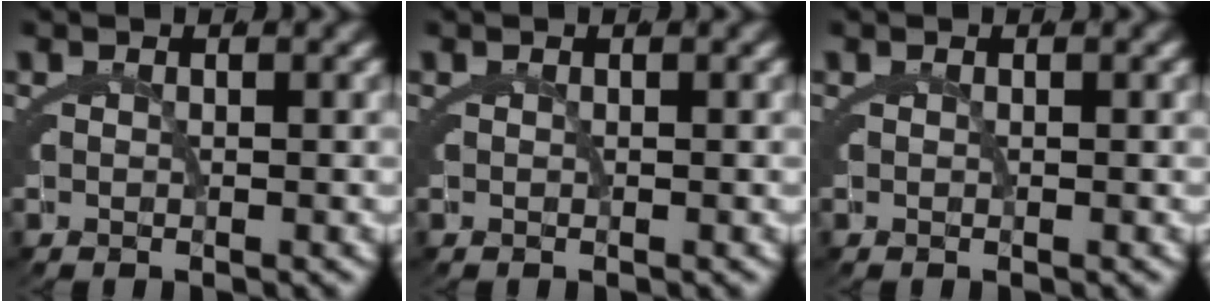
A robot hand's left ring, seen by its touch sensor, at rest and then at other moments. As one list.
[{"total": 0.0}, {"total": 0.0}]